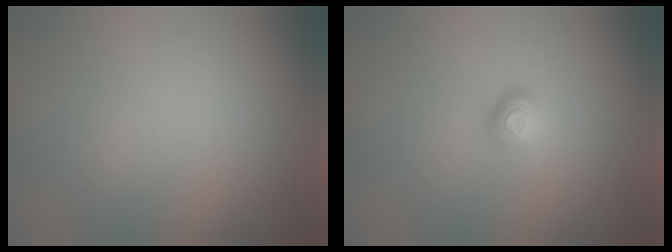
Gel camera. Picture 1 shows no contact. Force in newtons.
{"total": 1.9, "press": 1.3, "slide": 1.4}